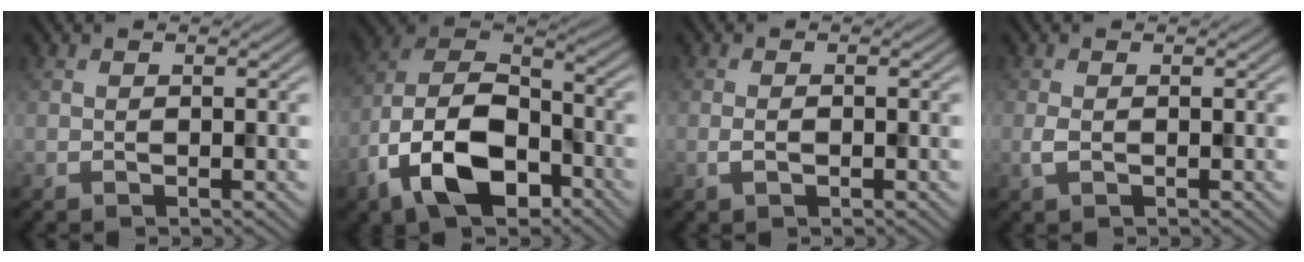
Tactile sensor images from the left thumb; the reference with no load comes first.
{"total": 14.3, "force": [-7.1, 7.7, 9.7], "torque": [-0.214, -0.019, -0.152]}
{"total": 1.4, "force": [-0.5, 0.6, 1.1], "torque": [-0.024, 0.002, -0.010]}
{"total": 1.5, "force": [-0.3, 0.6, 1.3], "torque": [-0.034, 0.000, -0.006]}